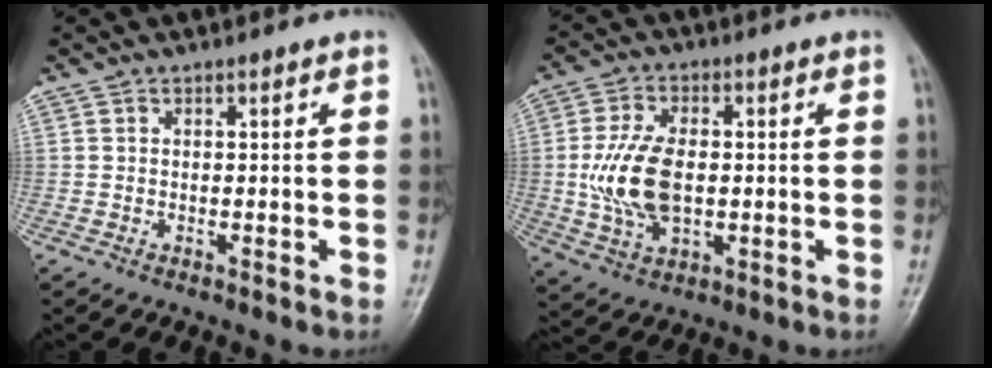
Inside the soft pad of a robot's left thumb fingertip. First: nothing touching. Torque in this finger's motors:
{"motor_torque": [2.21, 2.24, 1.72, -0.52, 0.46]}